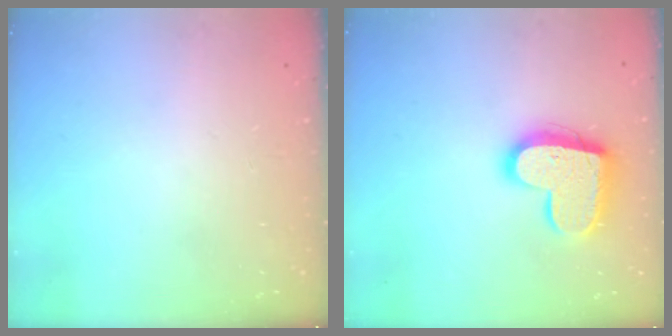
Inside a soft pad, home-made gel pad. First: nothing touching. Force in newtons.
{"total": 16.3, "press": 16.3, "slide": 1.3}